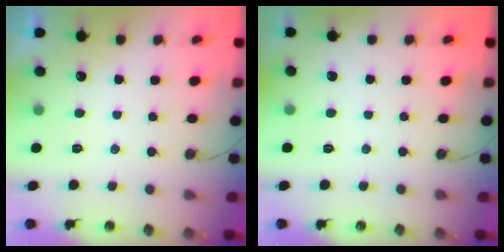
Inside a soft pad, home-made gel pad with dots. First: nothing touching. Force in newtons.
{"total": 2.5, "press": 2.5, "slide": 0.3}